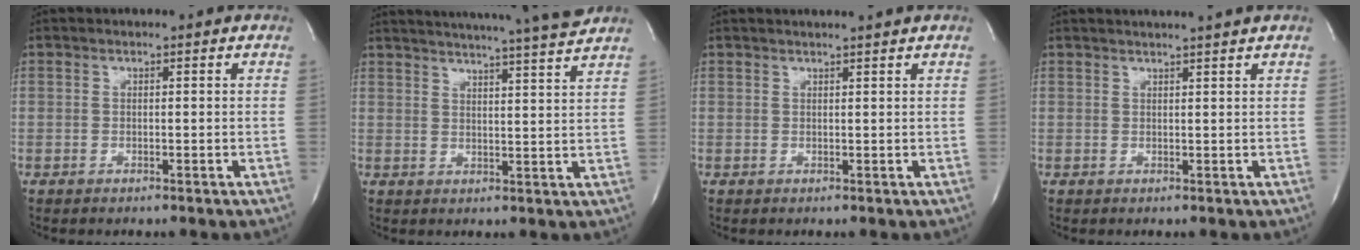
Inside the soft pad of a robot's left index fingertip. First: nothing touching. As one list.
[{"total": 17.0, "force": [15.7, -1.5, 6.5], "torque": [-0.113, -0.034, 0.206]}, {"total": 3.3, "force": [3.0, -0.7, 1.2], "torque": [-0.014, 0.008, 0.037]}, {"total": 5.0, "force": [4.5, -1.1, 1.8], "torque": [-0.021, 0.009, 0.052]}]